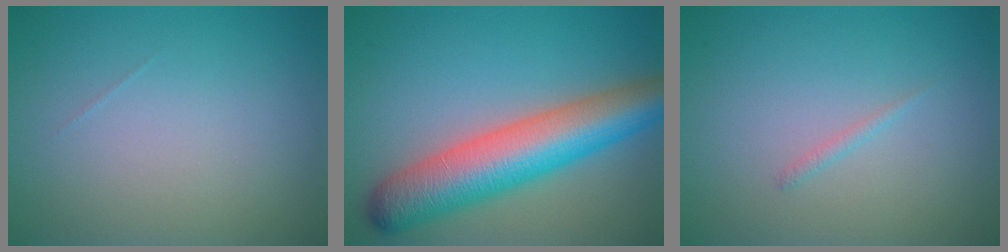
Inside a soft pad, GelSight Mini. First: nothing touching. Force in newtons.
{"total": 9.1, "press": 9.1, "slide": 0.3}
{"total": 0.6, "press": 0.6, "slide": 0.1}